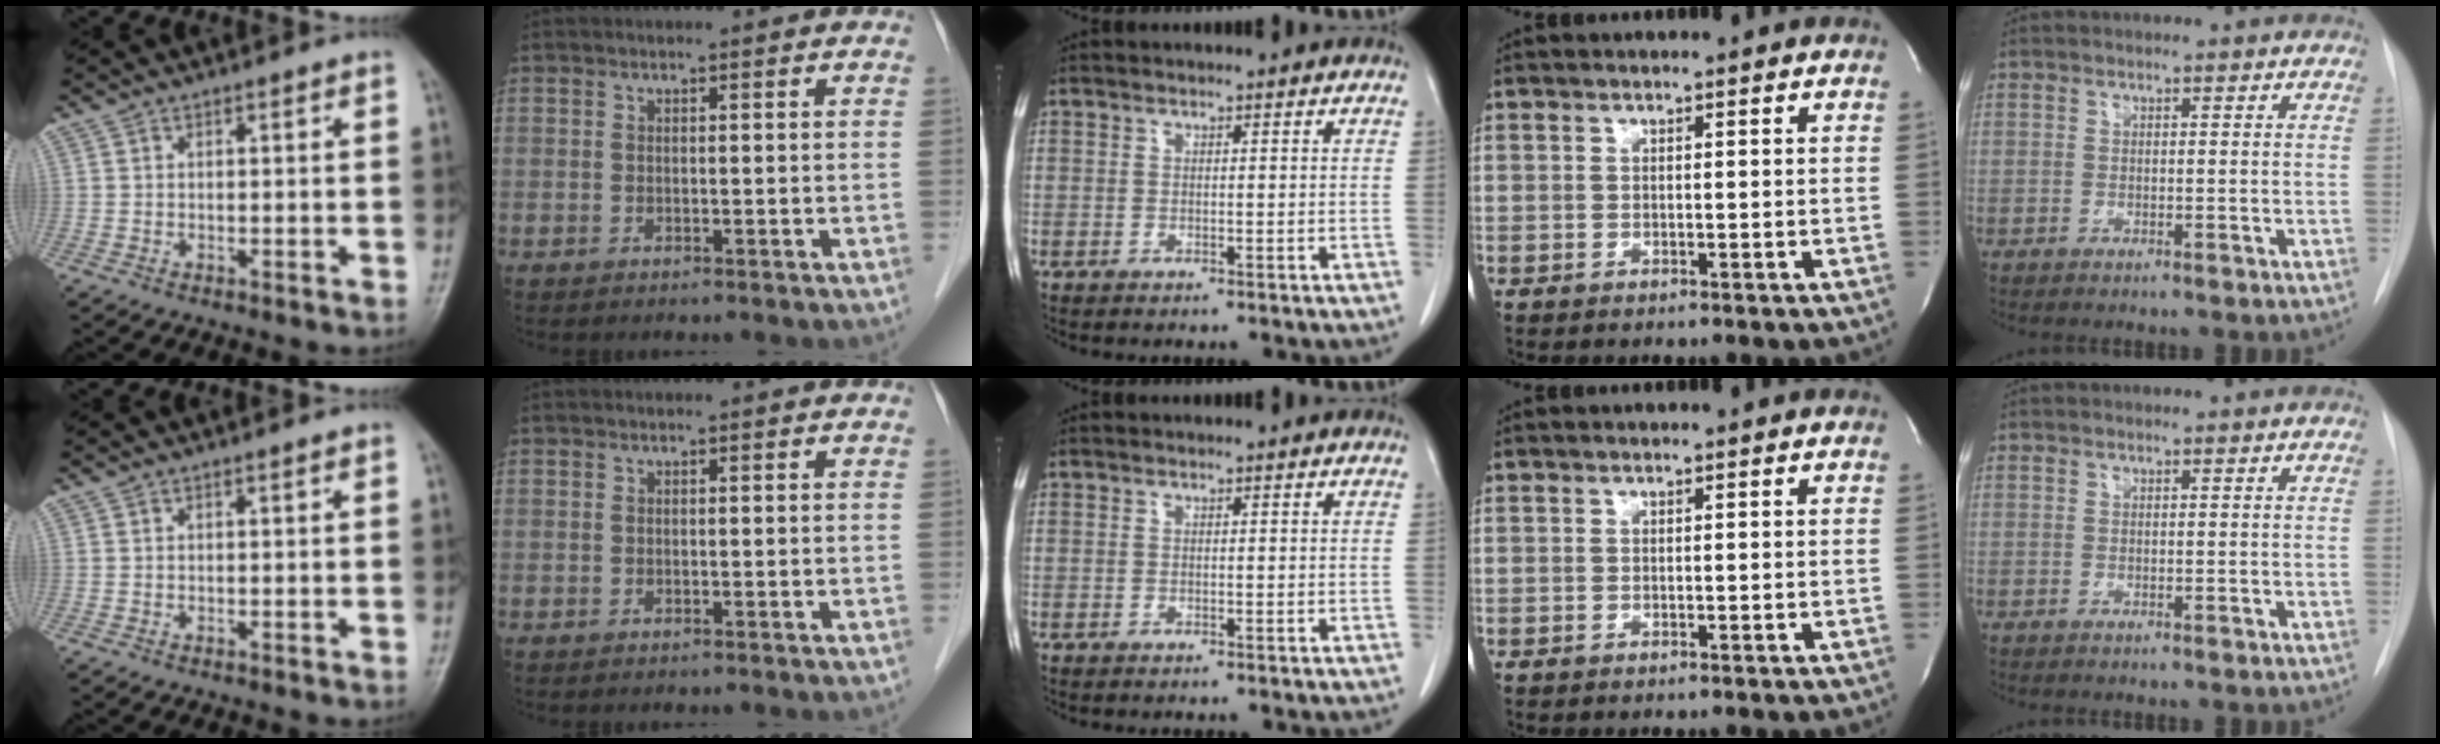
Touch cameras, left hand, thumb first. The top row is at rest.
{}